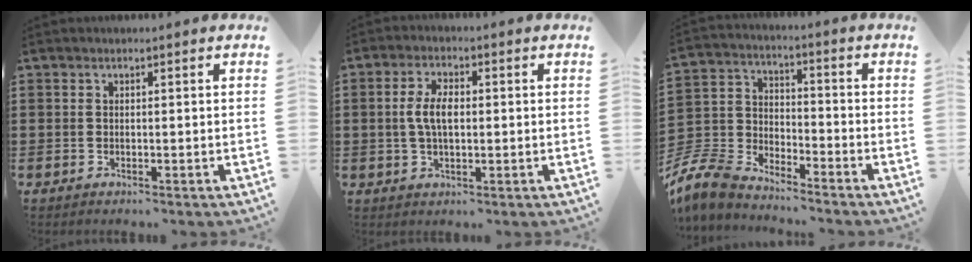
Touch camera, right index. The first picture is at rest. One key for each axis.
{"total": 4.7, "fx": 0.2, "fy": 2.1, "fz": 4.2, "tx": -0.098, "ty": 0.001, "tz": -0.003}
{"total": 7.7, "fx": -7.2, "fy": 1.9, "fz": 1.8, "tx": -0.080, "ty": -0.004, "tz": -0.155}